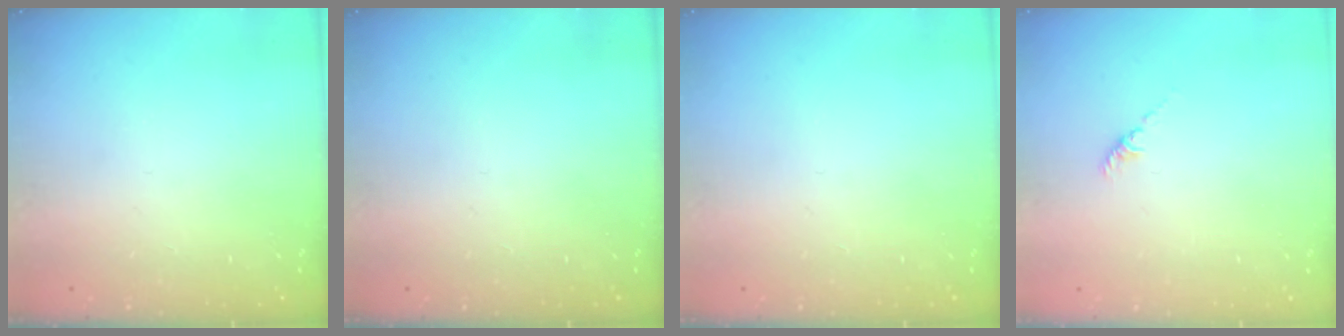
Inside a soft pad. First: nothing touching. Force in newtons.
{"total": 0.0}
{"total": 0.0}
{"total": 1.2, "press": 1.1, "slide": 0.5}